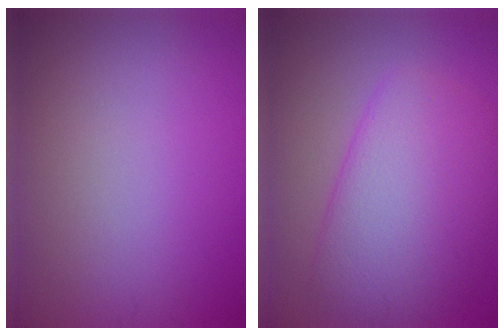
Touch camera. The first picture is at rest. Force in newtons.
{"total": 7.4, "press": 7.4, "slide": 0.3}